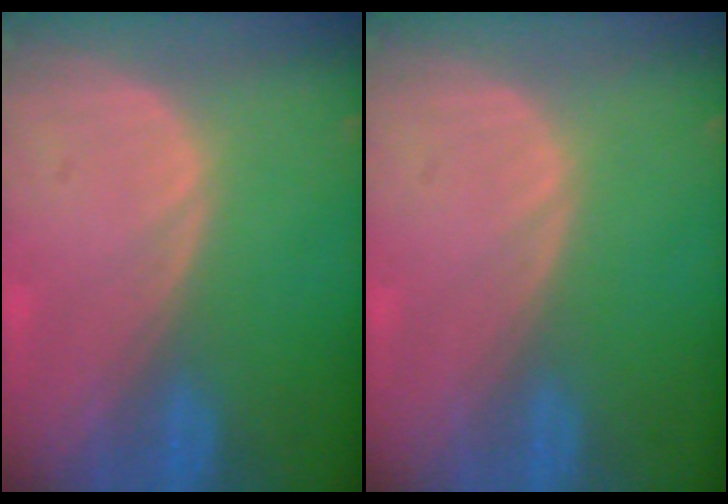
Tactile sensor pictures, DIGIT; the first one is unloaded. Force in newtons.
{"total": 0.0}